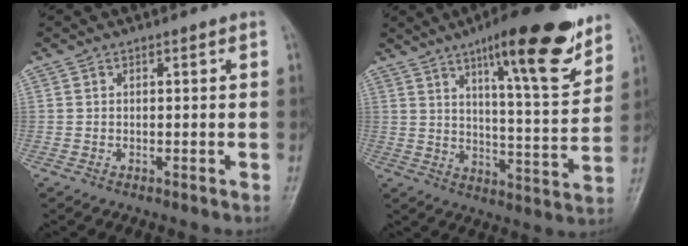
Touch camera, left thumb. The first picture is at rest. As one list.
[{"total": 18.4, "force": [11.6, 3.9, 13.7], "torque": [-0.171, -0.063, 0.177]}]